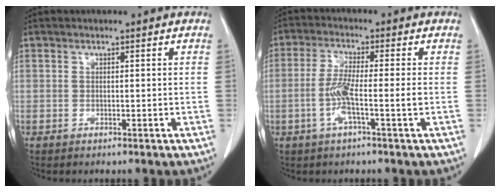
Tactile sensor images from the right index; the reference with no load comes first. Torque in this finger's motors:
{"motor_torque": [0.29, -0.10, 0.20, 0.11]}